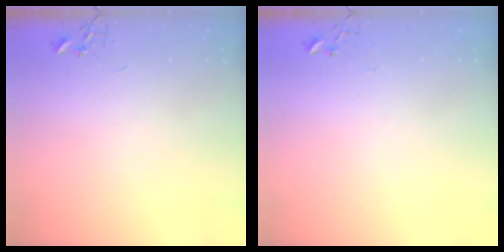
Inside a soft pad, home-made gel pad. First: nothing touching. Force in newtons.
{"total": 5.0, "press": 5.0, "slide": 0.4}